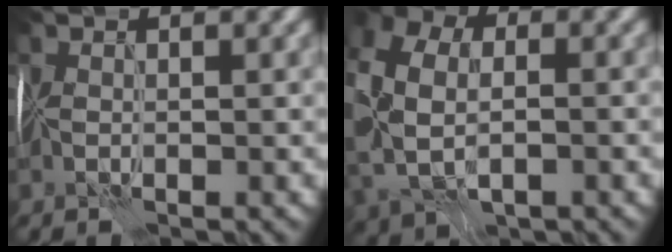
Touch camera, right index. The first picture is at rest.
{"total": 12.4, "force": [-1.1, 9.4, 8.0], "torque": [-0.193, -0.011, -0.029]}